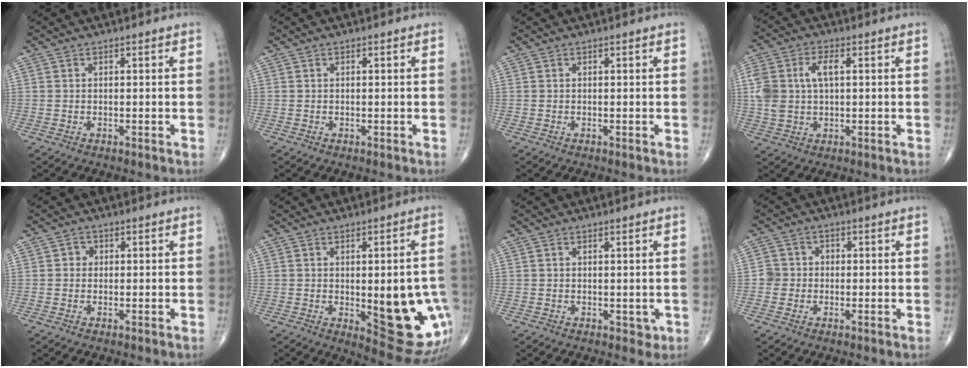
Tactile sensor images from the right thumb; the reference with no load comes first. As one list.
[{"total": 0.0}, {"total": 0.0}, {"total": 8.1, "force": [1.4, 4.6, 6.5], "torque": [-0.145, 0.013, 0.031]}, {"total": 1.4, "force": [0.2, 1.3, 0.5], "torque": [0.002, 0.003, -0.001]}, {"total": 17.0, "force": [-3.0, 6.5, 15.4], "torque": [-0.156, -0.009, -0.013]}, {"total": 1.3, "force": [0.1, 1.1, 0.8], "torque": [-0.006, -0.001, 0.006]}, {"total": 3.0, "force": [-0.5, 3.0, 0.3], "torque": [0.020, 0.010, -0.017]}]